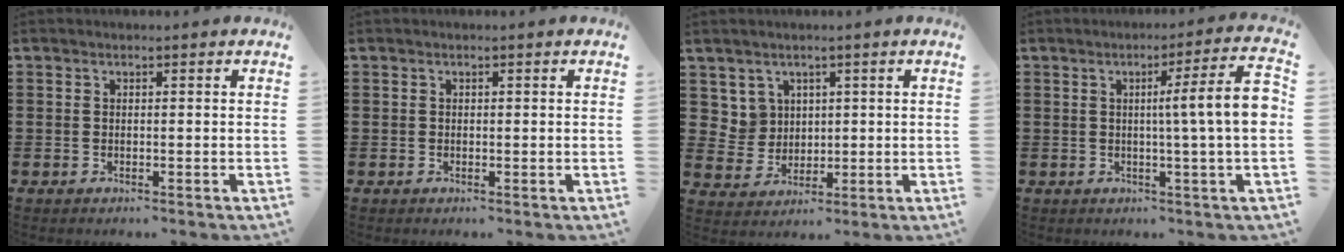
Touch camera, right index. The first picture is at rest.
{"total": 0.0}
{"total": 4.3, "force": [2.0, 3.8, 0.6], "torque": [-0.032, 0.008, 0.038]}
{"total": 9.4, "force": [0.6, 0.1, 9.4], "torque": [-0.149, -0.012, 0.005]}